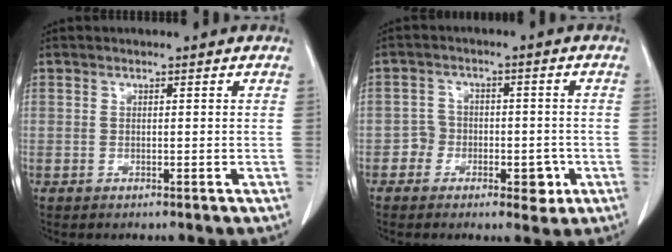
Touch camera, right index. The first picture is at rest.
{"total": 5.1, "force": [-2.2, 3.8, 2.7], "torque": [-0.018, 0.015, -0.033]}